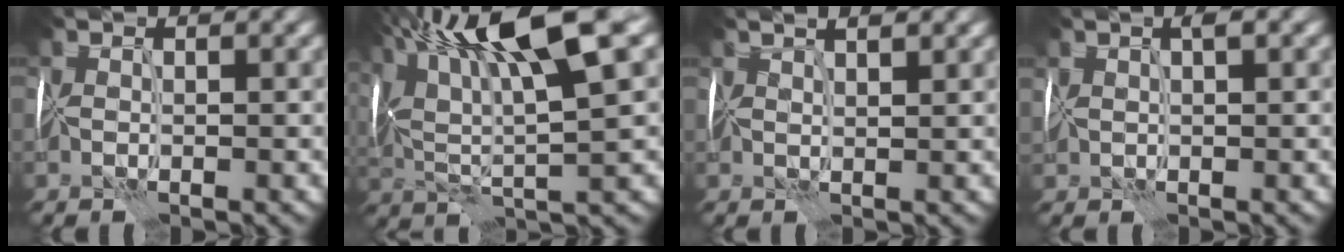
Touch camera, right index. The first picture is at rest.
{"total": 12.1, "force": [5.5, 2.6, 10.5], "torque": [-0.200, 0.022, 0.094]}
{"total": 3.5, "force": [2.5, 1.1, 2.3], "torque": [-0.021, 0.028, 0.023]}
{"total": 2.8, "force": [0.8, 1.6, 2.2], "torque": [-0.026, 0.010, 0.009]}